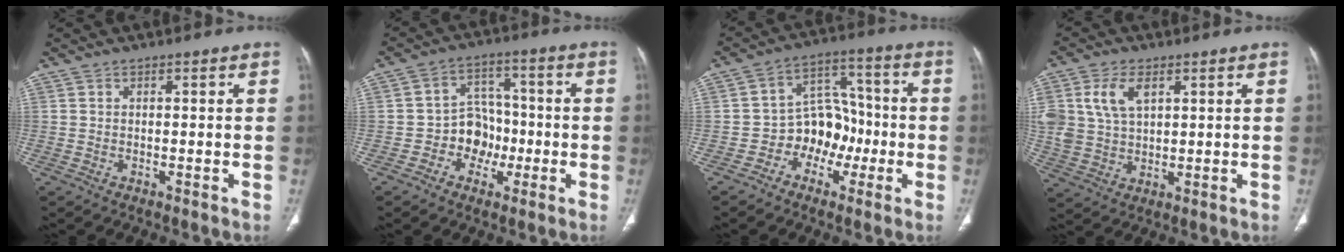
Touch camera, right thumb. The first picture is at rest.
{"total": 8.1, "force": [-2.4, 6.8, 3.8], "torque": [-0.014, 0.035, -0.047]}
{"total": 10.0, "force": [-3.2, 7.9, 5.4], "torque": [-0.035, 0.049, -0.060]}
{"total": 9.8, "force": [3.6, 6.0, 6.8], "torque": [-0.140, -0.001, 0.076]}